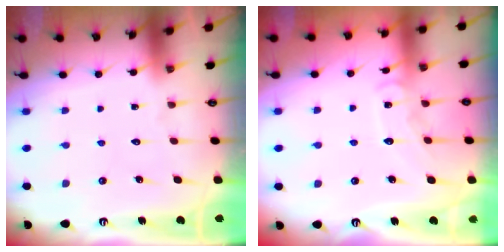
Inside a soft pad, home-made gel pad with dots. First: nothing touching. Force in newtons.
{"total": 8.1, "press": 8.1, "slide": 0.7}